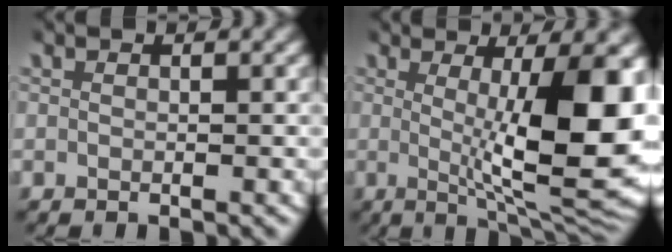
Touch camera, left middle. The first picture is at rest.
{"total": 12.6, "force": [0.5, 4.1, 11.9], "torque": [-0.159, -0.025, 0.026]}